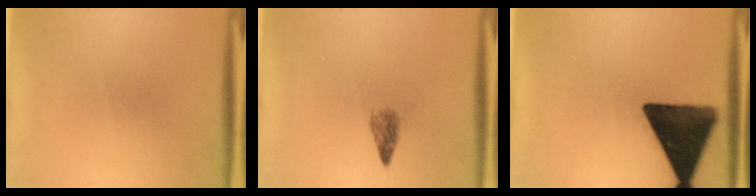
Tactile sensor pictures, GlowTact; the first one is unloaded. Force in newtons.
{"total": 1.8}
{"total": 16.0}